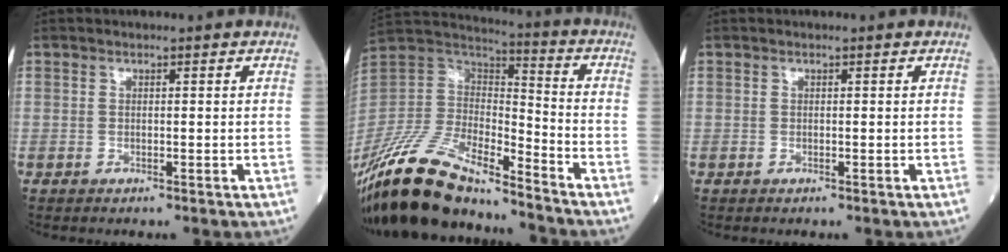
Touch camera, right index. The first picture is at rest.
{"total": 20.9, "force": [-17.5, 5.0, 10.4], "torque": [-0.235, -0.001, -0.333]}
{"total": 0.0}